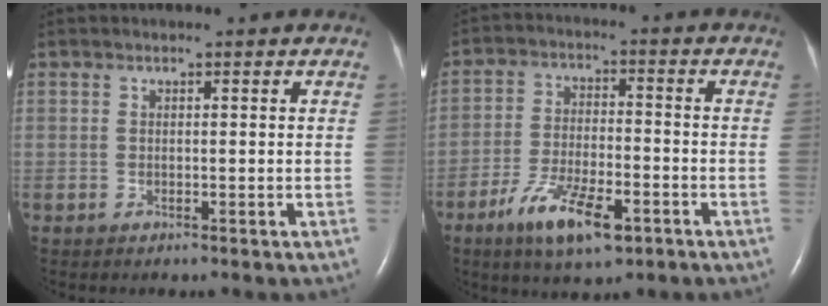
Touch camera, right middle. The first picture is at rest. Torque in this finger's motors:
{"motor_torque": [1.16, -0.99, 0.20, 0.15]}